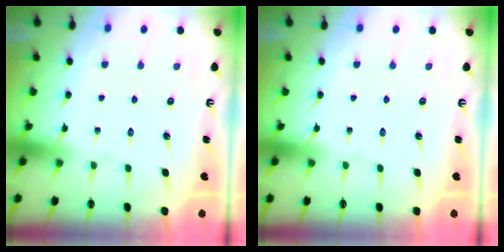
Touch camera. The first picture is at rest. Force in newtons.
{"total": 0.0}